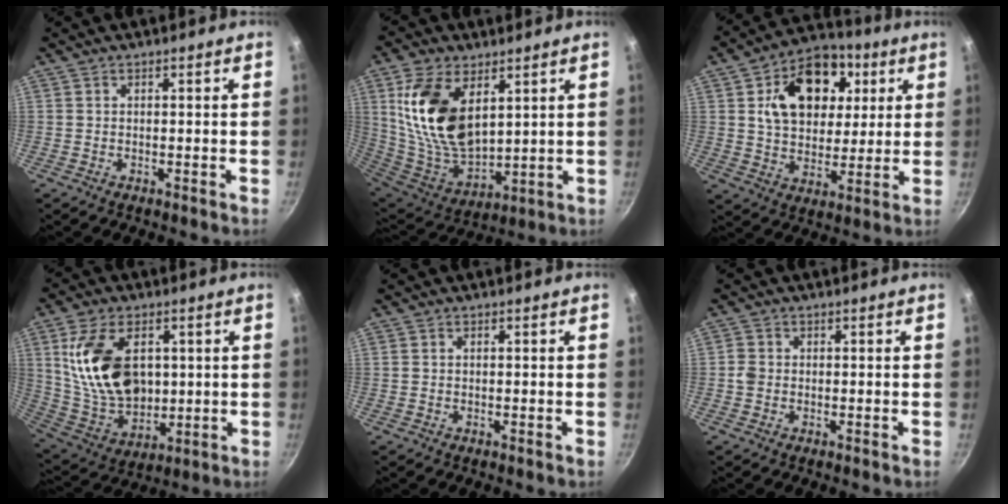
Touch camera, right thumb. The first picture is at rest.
{"total": 18.9, "force": [6.2, 10.8, 14.2], "torque": [-0.257, -0.043, 0.135]}
{"total": 18.7, "force": [5.6, 13.2, 12.1], "torque": [-0.155, 0.002, 0.082]}
{"total": 18.8, "force": [3.7, 12.2, 13.8], "torque": [-0.229, -0.022, 0.085]}
{"total": 0.6, "force": [0.0, 0.5, 0.4], "torque": [-0.011, 0.004, -0.001]}
{"total": 2.1, "force": [-0.5, 1.8, 1.0], "torque": [-0.016, 0.010, -0.011]}